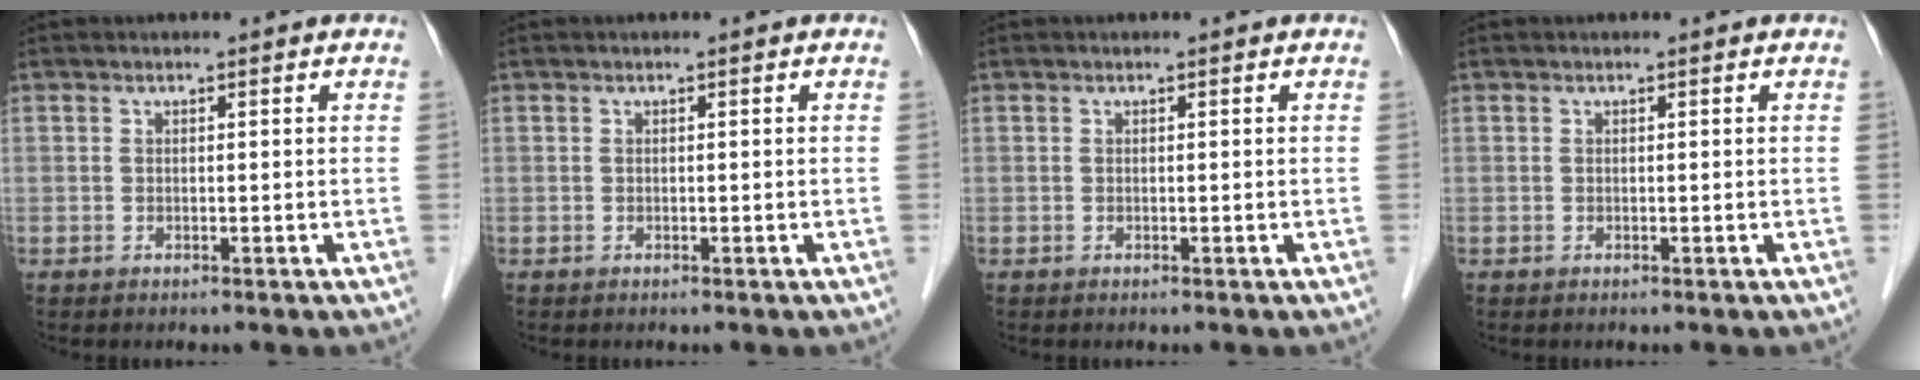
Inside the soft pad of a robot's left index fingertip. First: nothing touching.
{"total": 0.0}
{"total": 0.0}
{"total": 0.0}